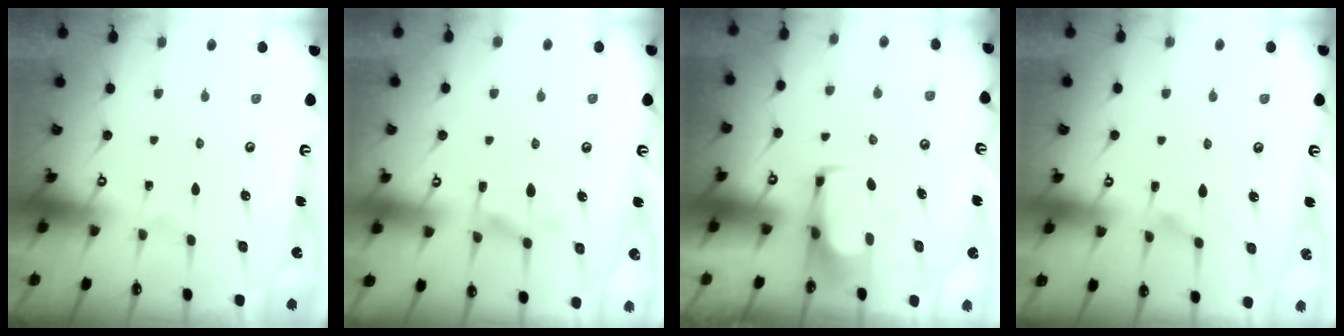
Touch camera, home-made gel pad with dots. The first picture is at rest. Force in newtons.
{"total": 1.7, "press": 0.9, "slide": 1.5}
{"total": 1.8, "press": 1.6, "slide": 0.6}
{"total": 1.8, "press": 1.6, "slide": 0.9}